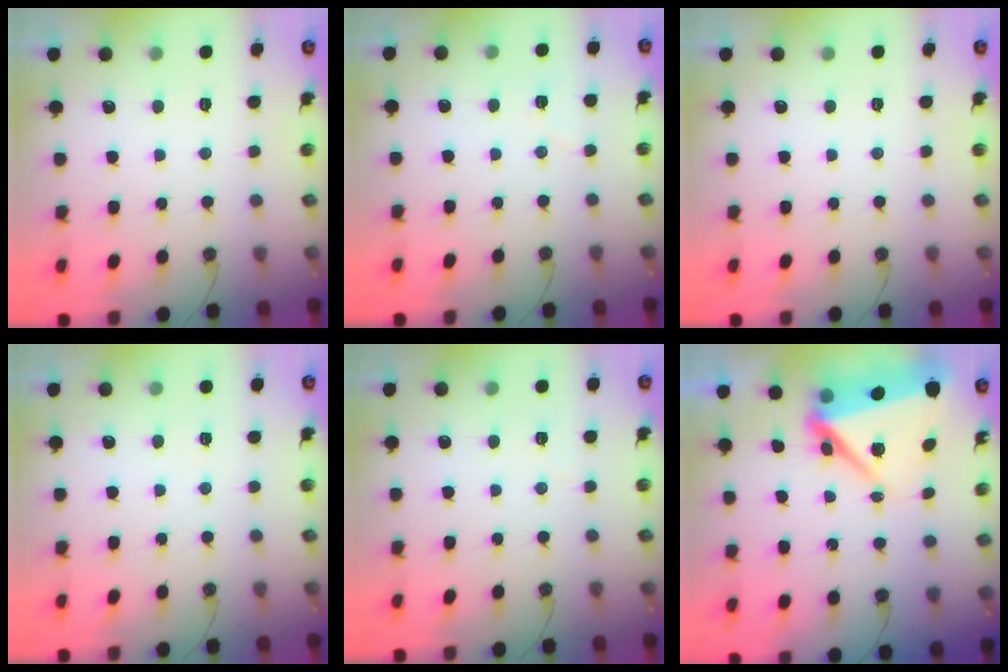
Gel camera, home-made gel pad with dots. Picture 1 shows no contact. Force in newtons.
{"total": 5.1, "press": 5.0, "slide": 1.1}
{"total": 0.0}
{"total": 2.7, "press": 1.5, "slide": 2.3}
{"total": 1.5, "press": 1.5, "slide": 0.2}
{"total": 10.3, "press": 10.2, "slide": 1.2}